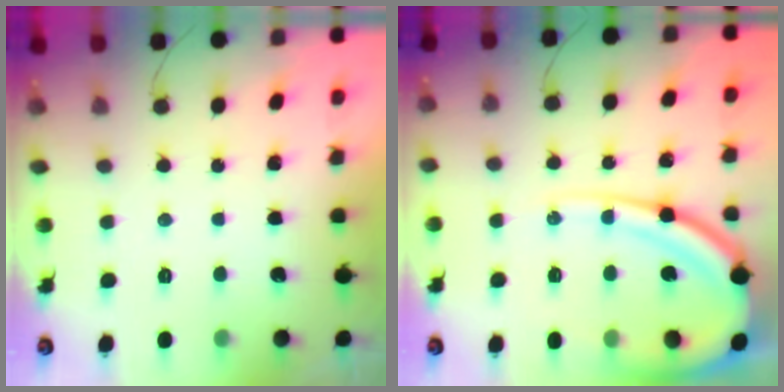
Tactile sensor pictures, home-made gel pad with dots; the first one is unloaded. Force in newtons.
{"total": 18.6, "press": 18.5, "slide": 2.0}